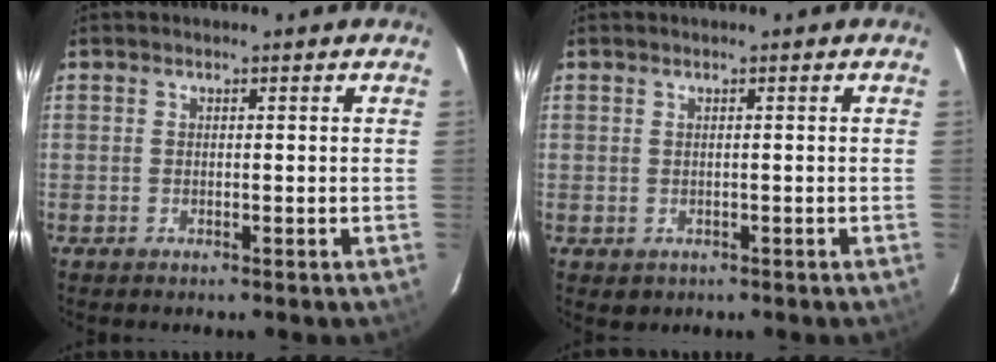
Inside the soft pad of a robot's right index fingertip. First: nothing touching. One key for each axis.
{"total": 1.3, "fx": -0.1, "fy": 1.2, "fz": 0.2, "tx": -0.001, "ty": -0.001, "tz": 0.003}